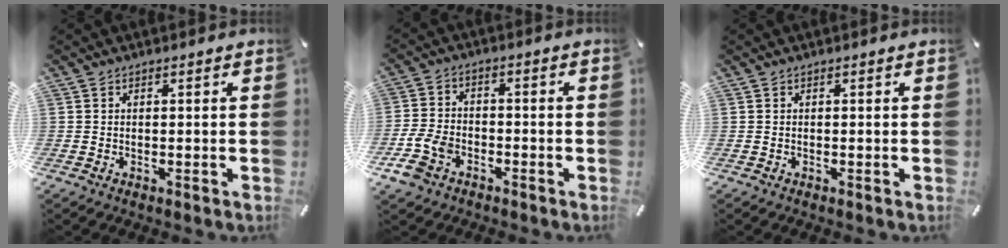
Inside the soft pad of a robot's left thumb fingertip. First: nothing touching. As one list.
[{"total": 7.7, "force": [-4.1, 5.4, 3.8], "torque": [-0.089, 0.016, -0.078]}, {"total": 0.0}]